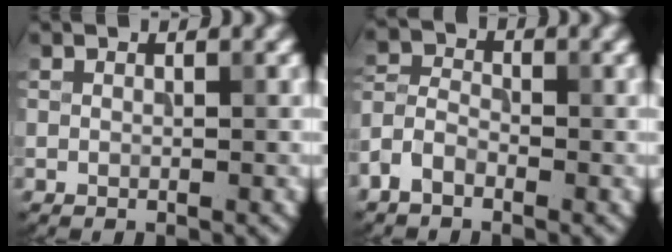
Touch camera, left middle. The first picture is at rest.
{"total": 3.1, "force": [-2.0, 1.7, 1.6], "torque": [-0.035, 0.007, -0.053]}